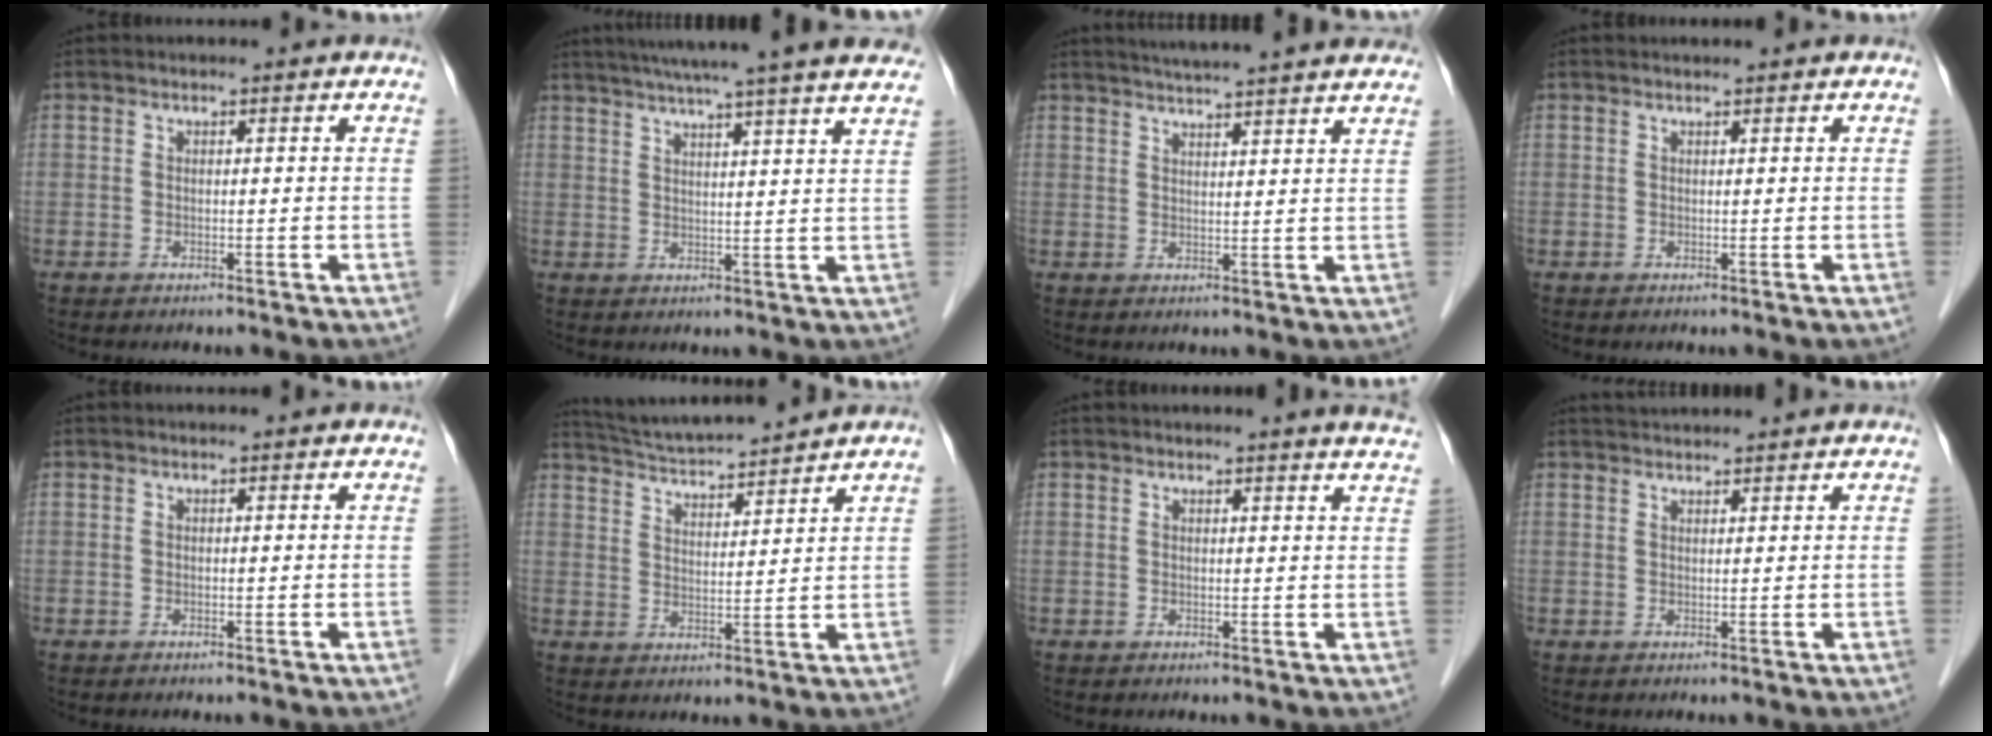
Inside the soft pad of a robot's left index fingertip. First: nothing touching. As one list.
[{"total": 19.5, "force": [16.7, -0.6, 10.2], "torque": [-0.164, 0.010, 0.210]}, {"total": 14.6, "force": [13.1, 0.1, 6.4], "torque": [-0.102, 0.014, 0.163]}, {"total": 0.7, "force": [0.7, 0.0, 0.2], "torque": [-0.007, 0.007, 0.012]}, {"total": 0.0}, {"total": 9.6, "force": [9.1, -0.6, 3.0], "torque": [-0.061, 0.015, 0.158]}, {"total": 6.1, "force": [5.7, -0.5, 2.1], "torque": [-0.021, -0.005, 0.042]}, {"total": 3.8, "force": [3.7, -0.4, 0.7], "torque": [-0.009, 0.029, 0.060]}]